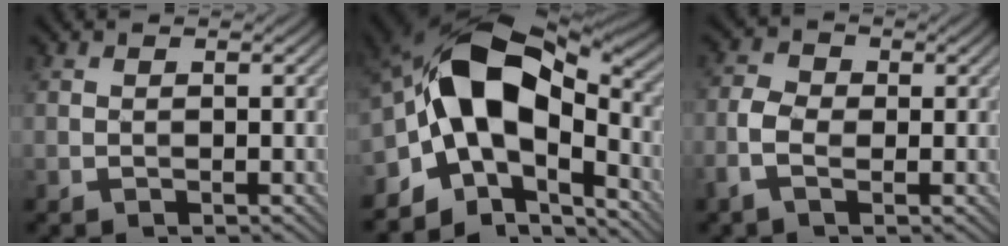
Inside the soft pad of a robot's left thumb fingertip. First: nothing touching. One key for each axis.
{"total": 13.7, "fx": -3.9, "fy": 8.3, "fz": 10.2, "tx": -0.156, "ty": 0.008, "tz": -0.085}
{"total": 3.7, "fx": -1.1, "fy": 2.3, "fz": 2.7, "tx": -0.070, "ty": 0.005, "tz": -0.031}